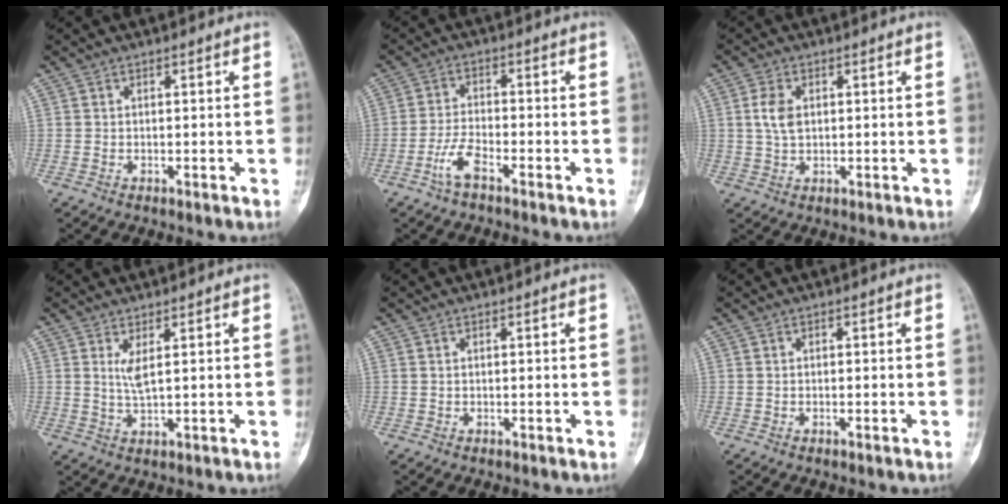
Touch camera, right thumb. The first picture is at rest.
{"total": 4.8, "force": [-3.0, 1.3, 3.5], "torque": [-0.080, 0.018, -0.060]}
{"total": 4.3, "force": [0.8, 2.7, 3.2], "torque": [-0.066, 0.001, 0.016]}
{"total": 2.9, "force": [1.0, 0.4, 2.6], "torque": [-0.063, -0.013, 0.028]}
{"total": 0.0}
{"total": 0.6, "force": [-0.2, 0.1, 0.5], "torque": [-0.011, 0.004, -0.001]}